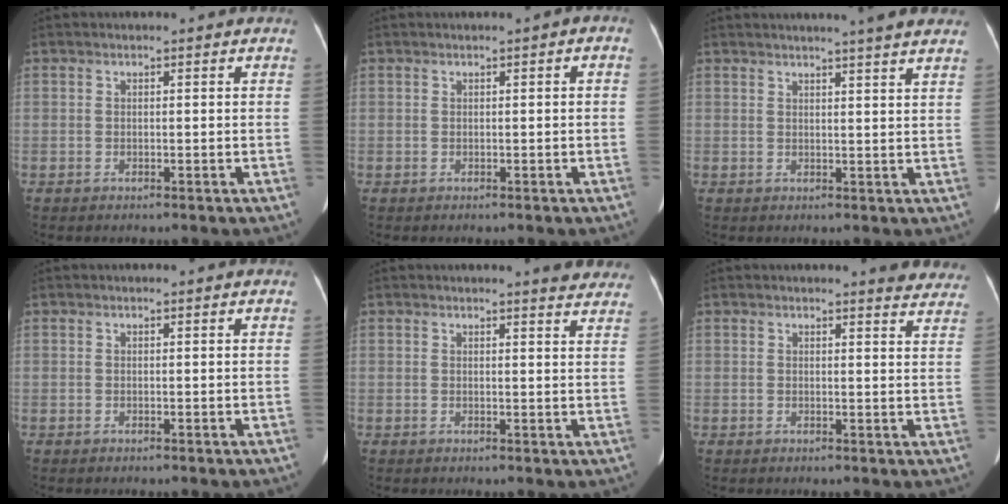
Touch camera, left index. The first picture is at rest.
{"total": 0.7, "force": [-0.1, 0.2, 0.6], "torque": [-0.008, 0.004, 0.000]}
{"total": 7.8, "force": [6.8, -0.6, 3.8], "torque": [-0.050, 0.009, 0.067]}
{"total": 0.0}
{"total": 5.6, "force": [5.3, 0.5, 1.7], "torque": [-0.012, -0.013, 0.038]}
{"total": 6.6, "force": [6.4, 1.0, 1.4], "torque": [0.003, -0.024, 0.042]}